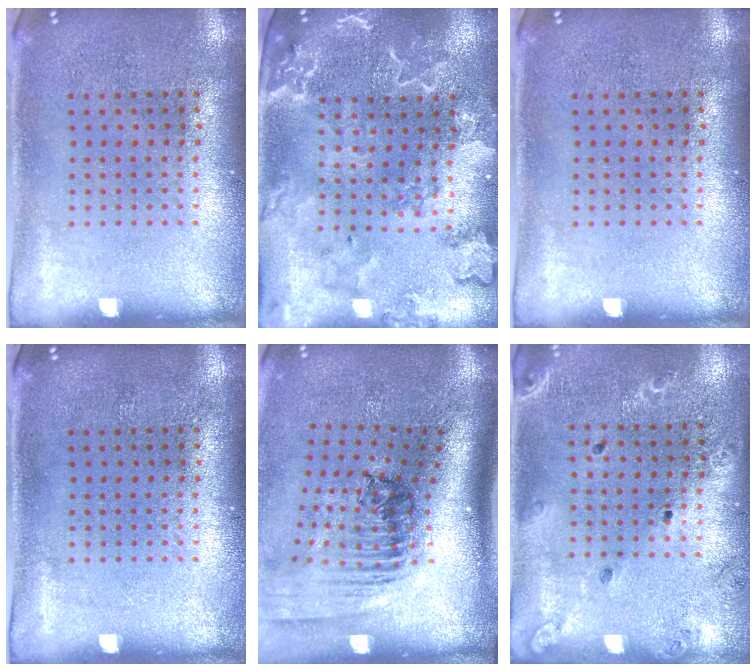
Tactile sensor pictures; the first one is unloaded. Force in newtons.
{"total": 2.6, "press": 2.5, "slide": 0.9}
{"total": 0.0}
{"total": 0.0}
{"total": 2.5, "press": 1.8, "slide": 1.7}
{"total": 1.4, "press": 1.4, "slide": 0.1}